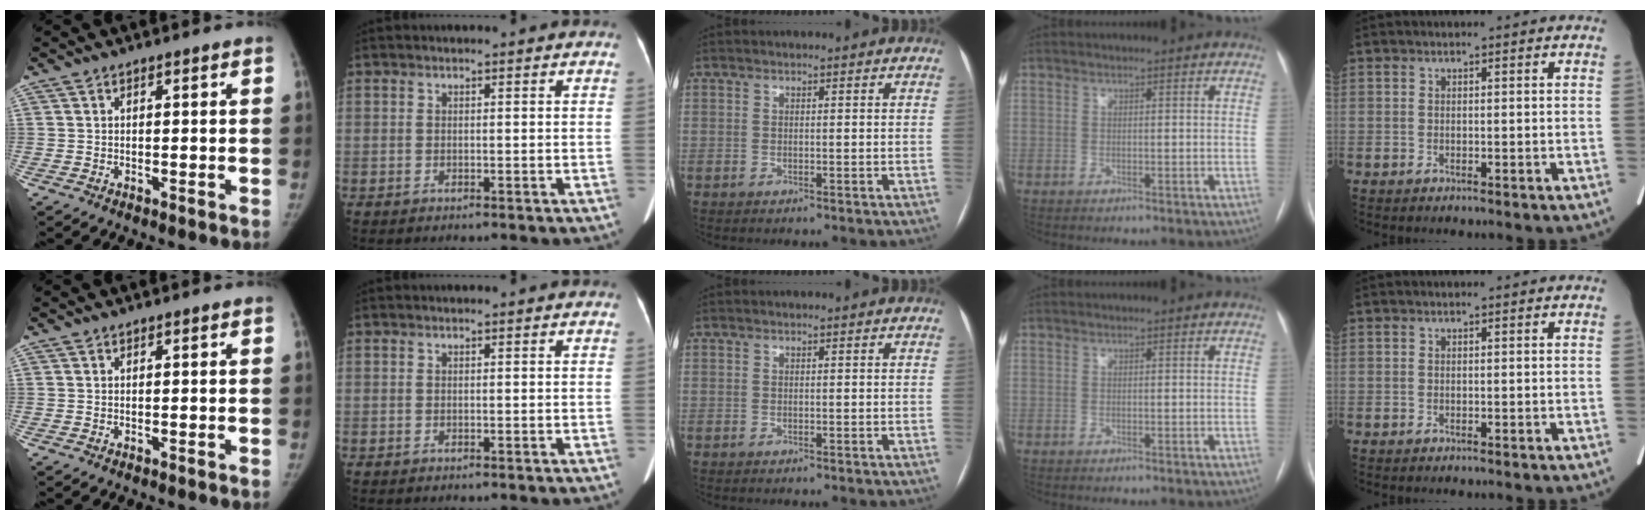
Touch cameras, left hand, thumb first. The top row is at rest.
{}